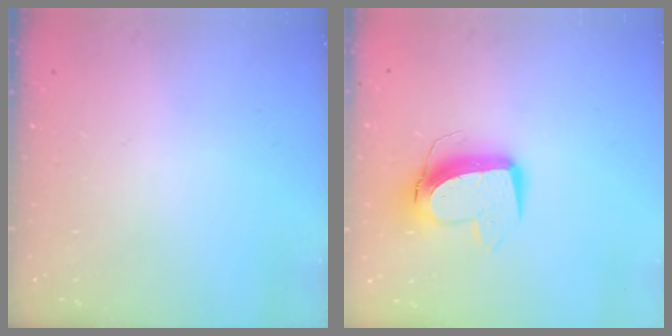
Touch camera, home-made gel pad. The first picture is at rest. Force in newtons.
{"total": 11.7, "press": 11.6, "slide": 1.5}